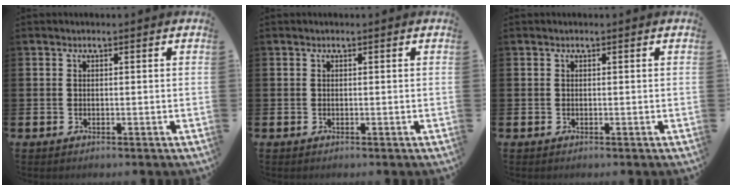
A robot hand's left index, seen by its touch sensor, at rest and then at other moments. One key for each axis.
{"total": 0.0}
{"total": 0.0}